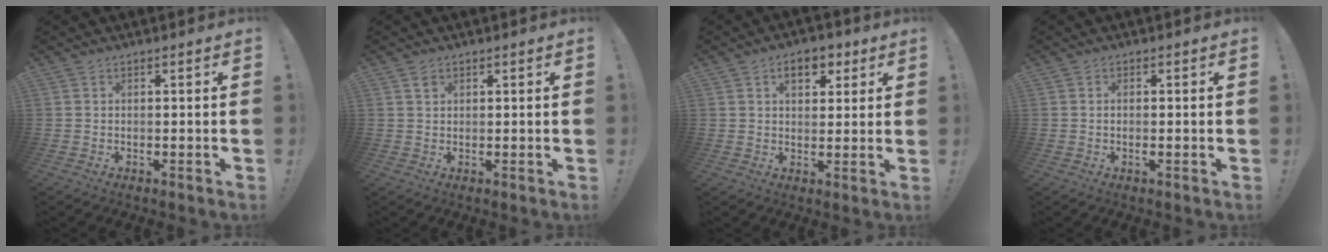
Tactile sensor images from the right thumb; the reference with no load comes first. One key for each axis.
{"total": 1.3, "fx": 0.8, "fy": 0.9, "fz": 0.5, "tx": -0.001, "ty": -0.003, "tz": 0.013}
{"total": 7.2, "fx": 3.2, "fy": 4.8, "fz": 4.4, "tx": -0.052, "ty": -0.002, "tz": 0.055}
{"total": 1.0, "fx": -0.3, "fy": 0.1, "fz": 0.9, "tx": -0.014, "ty": -0.002, "tz": -0.006}